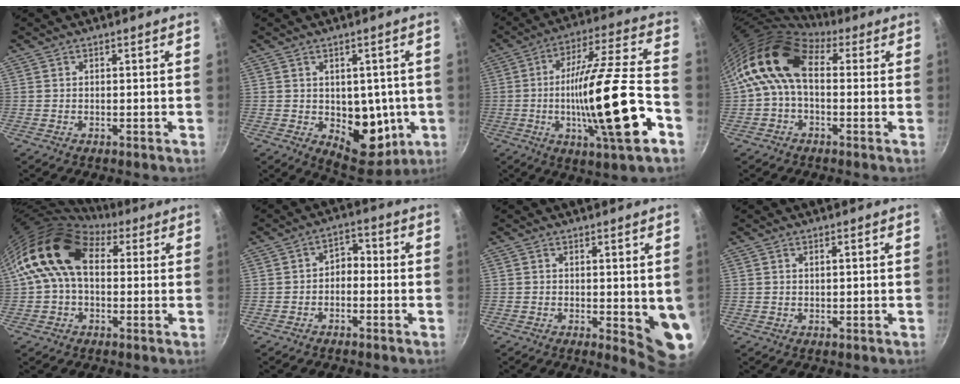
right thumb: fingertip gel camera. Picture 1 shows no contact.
{"total": 12.0, "force": [-1.1, 8.1, 8.7], "torque": [-0.061, -0.021, 0.000]}
{"total": 22.3, "force": [-6.3, 3.8, 21.1], "torque": [-0.334, 0.030, -0.108]}
{"total": 14.1, "force": [1.5, 9.2, 10.6], "torque": [-0.183, 0.027, 0.006]}
{"total": 15.7, "force": [3.1, 10.8, 11.0], "torque": [-0.183, 0.025, 0.034]}
{"total": 3.4, "force": [-1.0, 2.4, 2.2], "torque": [-0.016, 0.022, -0.024]}
{"total": 6.8, "force": [0.3, 2.3, 6.4], "torque": [-0.065, -0.015, 0.007]}
{"total": 0.6, "force": [0.3, 0.2, 0.5], "torque": [-0.007, 0.002, 0.006]}